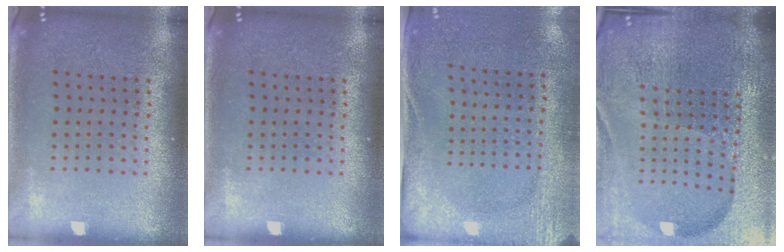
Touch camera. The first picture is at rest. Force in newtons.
{"total": 0.0}
{"total": 2.8, "press": 2.2, "slide": 1.7}
{"total": 6.3, "press": 5.6, "slide": 3.1}